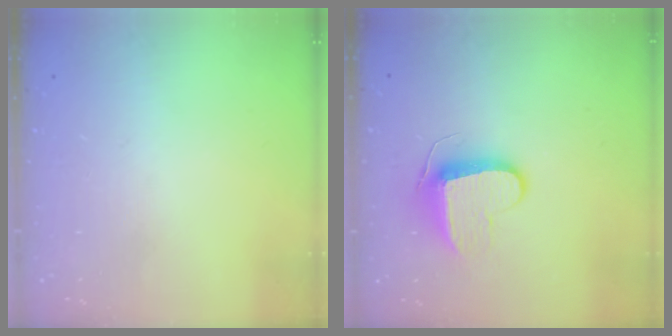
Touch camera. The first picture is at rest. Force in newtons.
{"total": 9.5, "press": 9.5, "slide": 0.1}